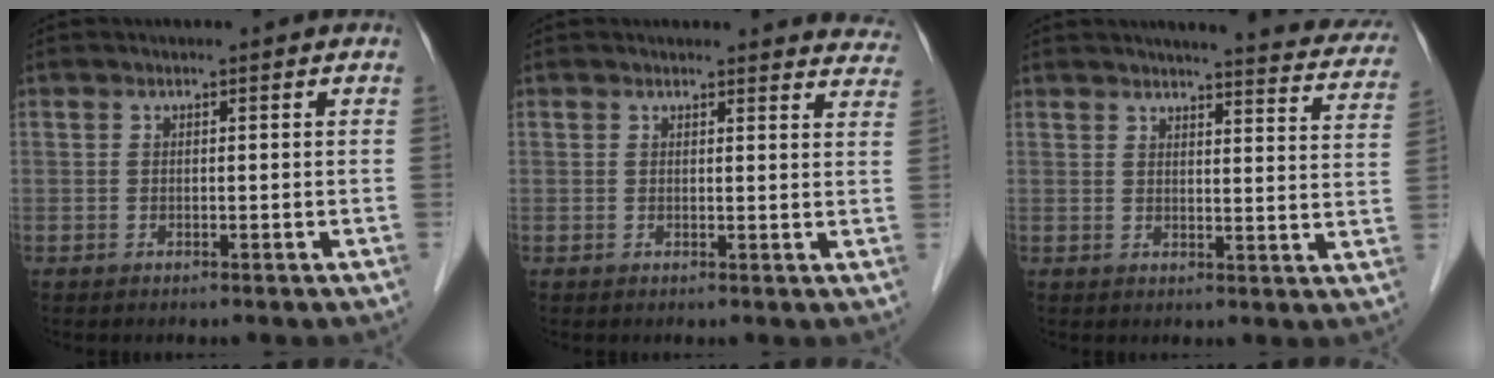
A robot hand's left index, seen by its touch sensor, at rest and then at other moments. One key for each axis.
{"total": 10.0, "fx": 9.6, "fy": 2.4, "fz": 1.1, "tx": 0.027, "ty": -0.014, "tz": 0.069}
{"total": 17.0, "fx": 15.9, "fy": 2.0, "fz": 5.8, "tx": -0.055, "ty": -0.053, "tz": 0.161}